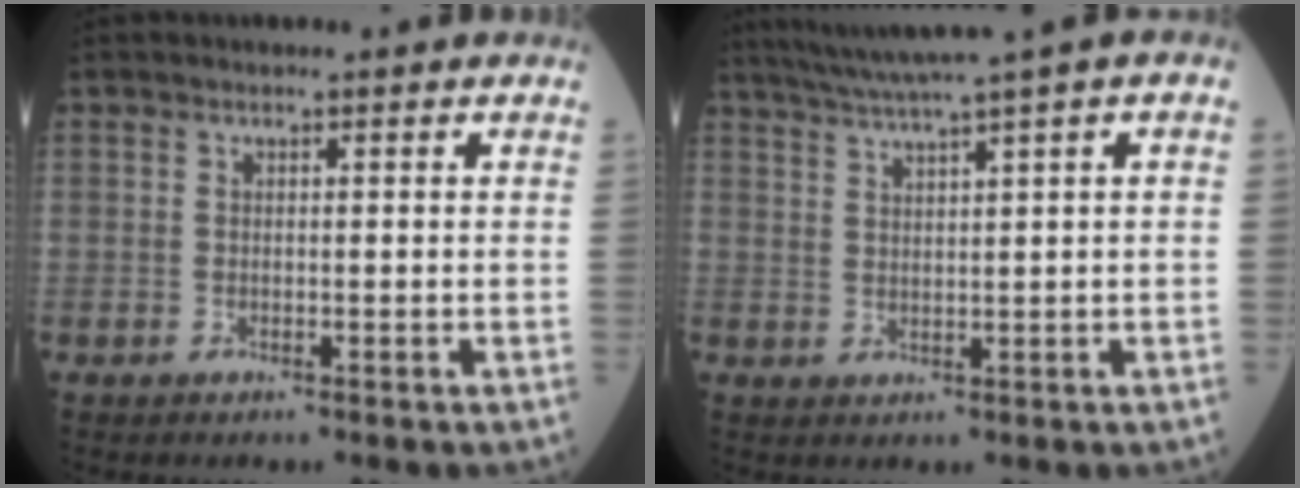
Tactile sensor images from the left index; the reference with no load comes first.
{"total": 6.9, "force": [4.9, -1.4, 4.7], "torque": [-0.081, 0.021, 0.086]}